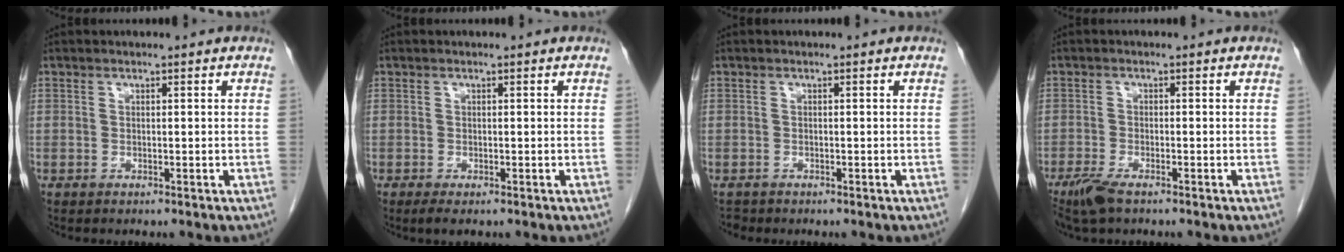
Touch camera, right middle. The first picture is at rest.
{"total": 1.6, "force": [-1.0, 0.5, 1.2], "torque": [-0.021, -0.005, -0.013]}
{"total": 0.8, "force": [-0.7, 0.3, -0.1], "torque": [-0.007, -0.003, -0.013]}
{"total": 4.0, "force": [-2.8, 0.9, 2.7], "torque": [-0.062, -0.010, -0.052]}